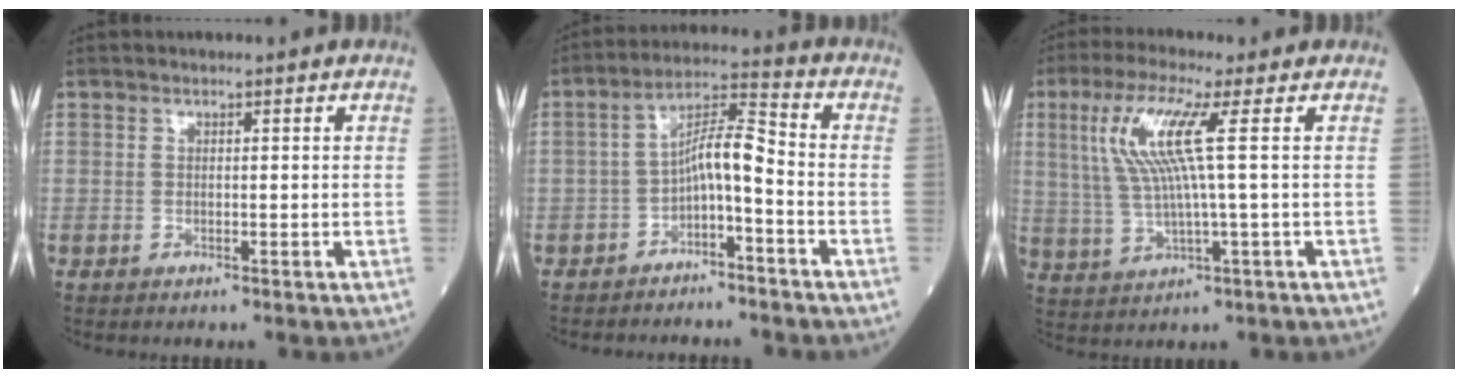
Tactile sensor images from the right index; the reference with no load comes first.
{"total": 6.5, "force": [-2.6, 1.5, 5.8], "torque": [-0.101, 0.029, -0.047]}
{"total": 9.1, "force": [2.5, -0.2, 8.8], "torque": [-0.195, 0.010, 0.049]}